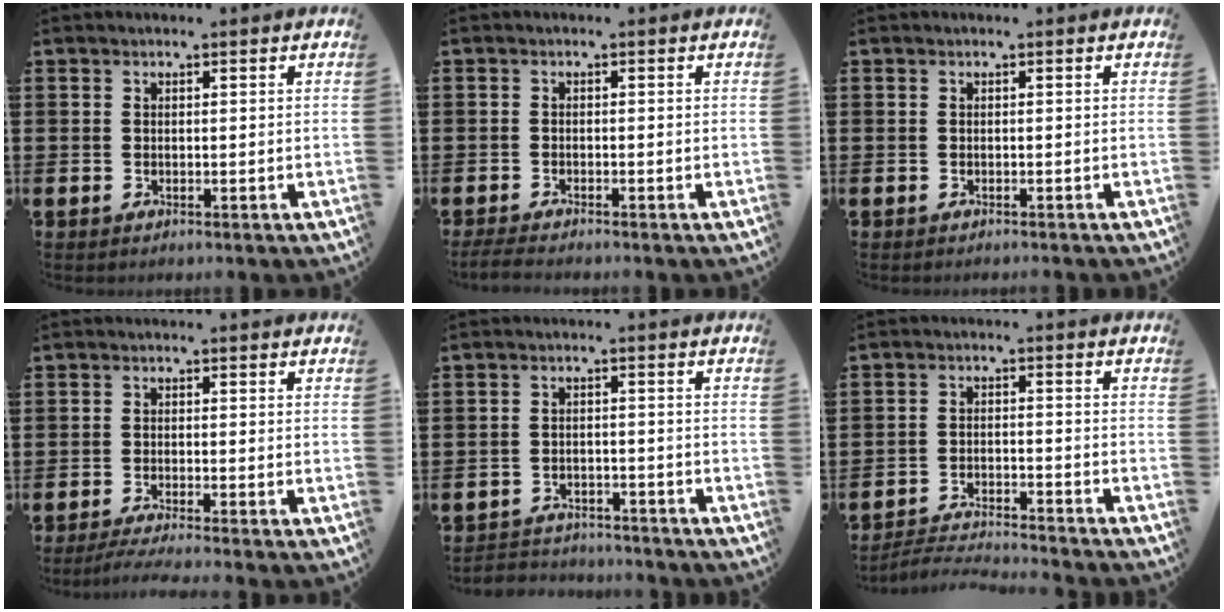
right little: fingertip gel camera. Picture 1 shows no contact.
{"total": 1.3, "force": [-1.1, 0.1, 0.7], "torque": [-0.012, -0.001, -0.021]}
{"total": 0.0}
{"total": 1.8, "force": [-1.4, 0.0, 1.1], "torque": [-0.018, 0.001, -0.026]}
{"total": 2.5, "force": [-2.4, 0.4, -0.3], "torque": [-0.003, 0.001, -0.054]}
{"total": 3.1, "force": [-3.1, -0.1, 0.2], "torque": [-0.006, 0.002, -0.067]}